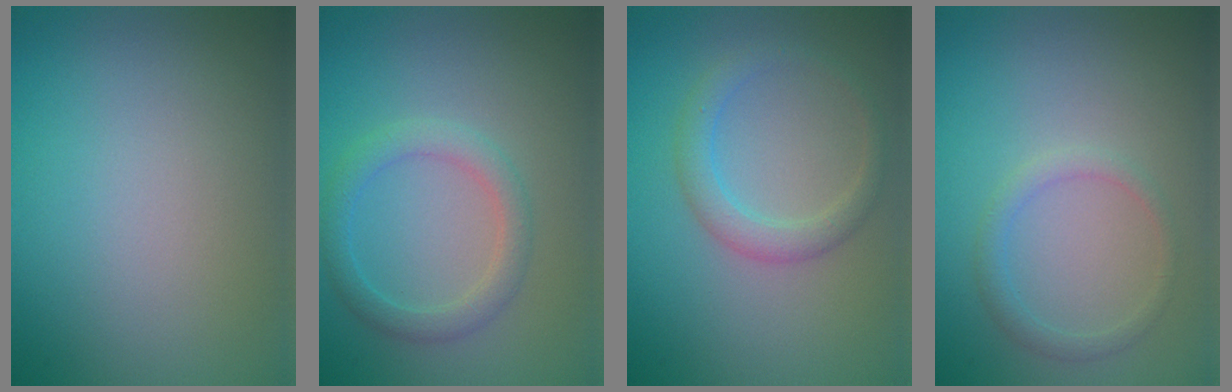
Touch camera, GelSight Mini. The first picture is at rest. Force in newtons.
{"total": 2.6, "press": 2.6, "slide": 0.2}
{"total": 2.5, "press": 2.5, "slide": 0.0}
{"total": 1.5, "press": 1.5, "slide": 0.1}